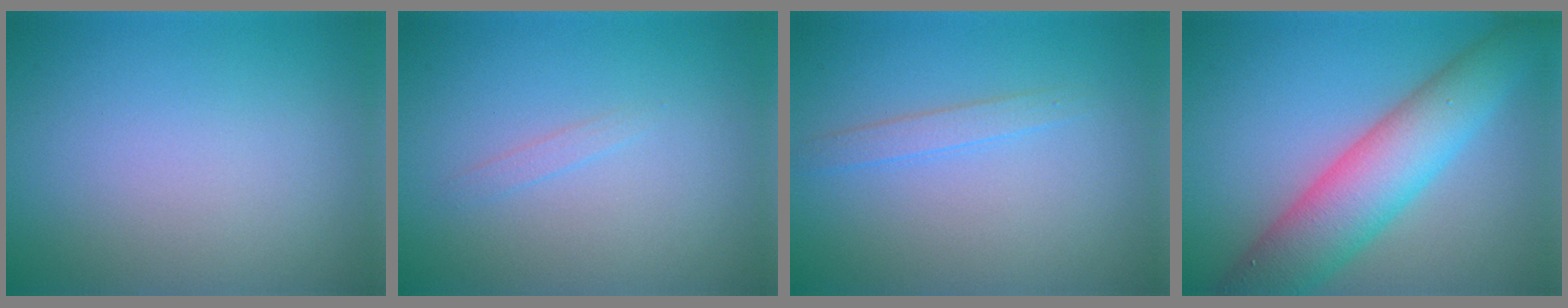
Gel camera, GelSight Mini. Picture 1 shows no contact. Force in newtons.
{"total": 0.7, "press": 0.7, "slide": 0.0}
{"total": 1.3, "press": 1.3, "slide": 0.1}
{"total": 8.1, "press": 8.1, "slide": 0.4}